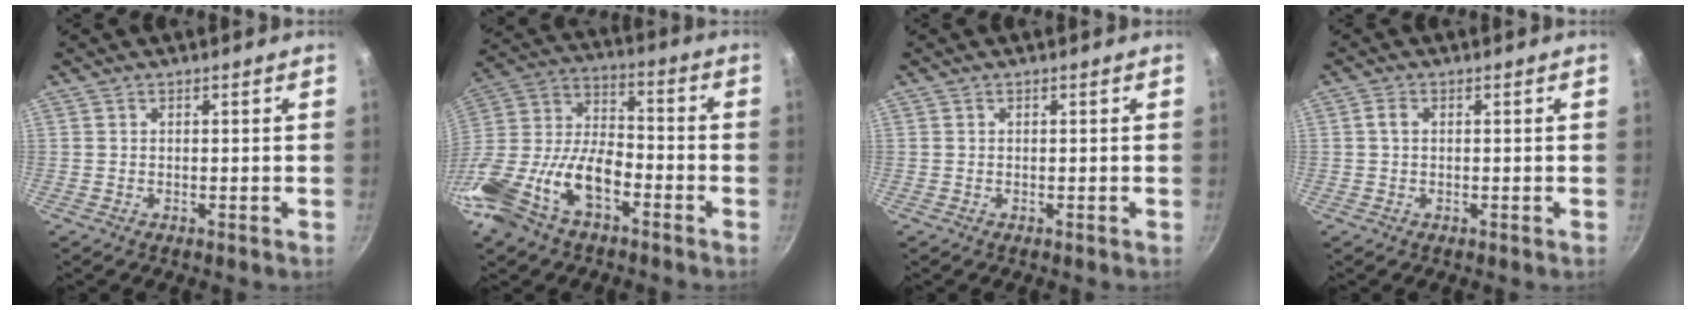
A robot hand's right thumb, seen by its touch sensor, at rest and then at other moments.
{"total": 20.7, "force": [-9.2, 11.3, 14.8], "torque": [-0.283, 0.047, -0.193]}
{"total": 0.0}
{"total": 1.6, "force": [0.2, 1.0, 1.2], "torque": [-0.024, 0.005, 0.002]}